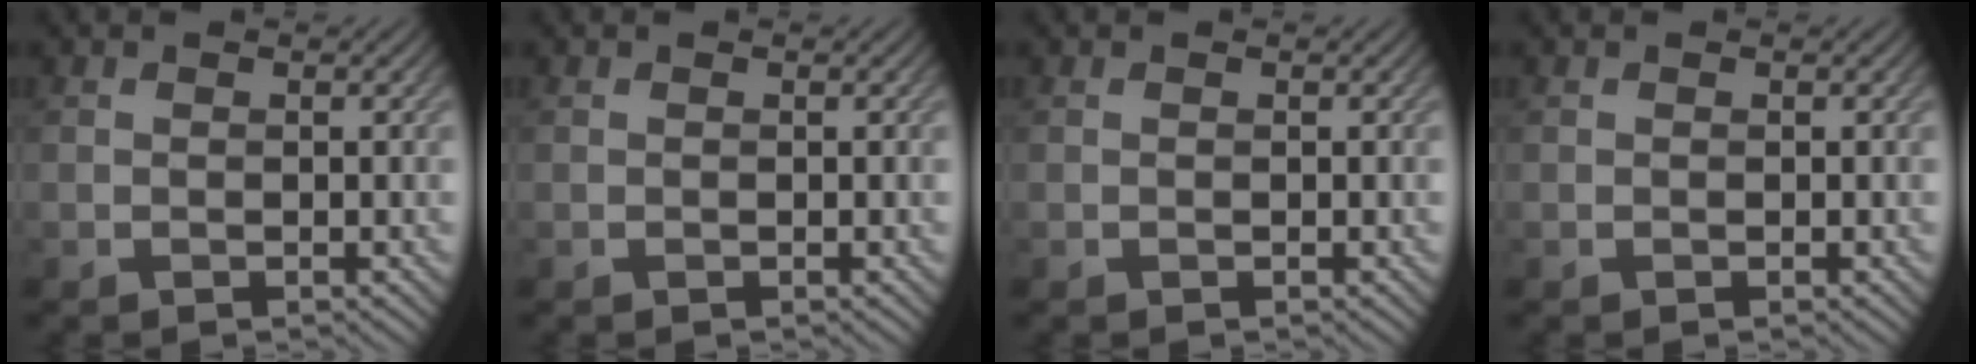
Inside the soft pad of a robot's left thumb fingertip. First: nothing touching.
{"total": 0.0}
{"total": 0.0}
{"total": 0.0}